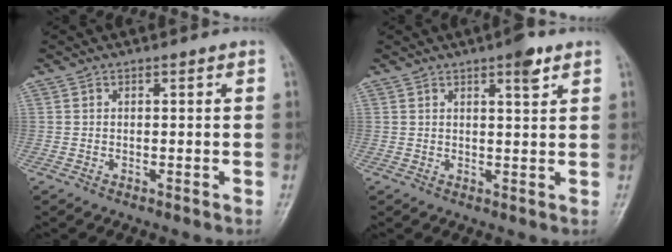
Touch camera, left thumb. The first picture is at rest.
{"total": 3.9, "force": [2.4, 1.0, 2.9], "torque": [-0.037, -0.012, 0.031]}